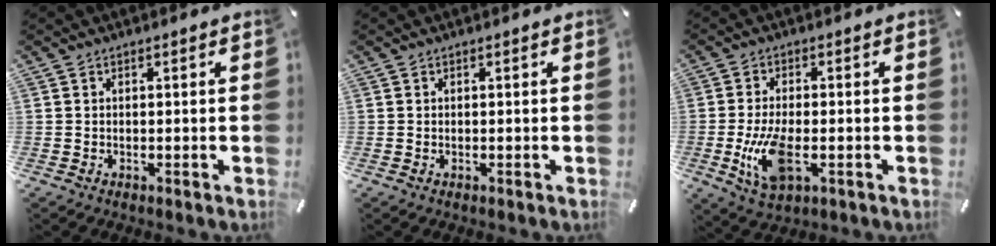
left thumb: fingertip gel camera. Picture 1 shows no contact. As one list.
[{"total": 0.0}, {"total": 10.4, "force": [-2.3, 5.0, 8.8], "torque": [-0.200, -0.012, -0.040]}]